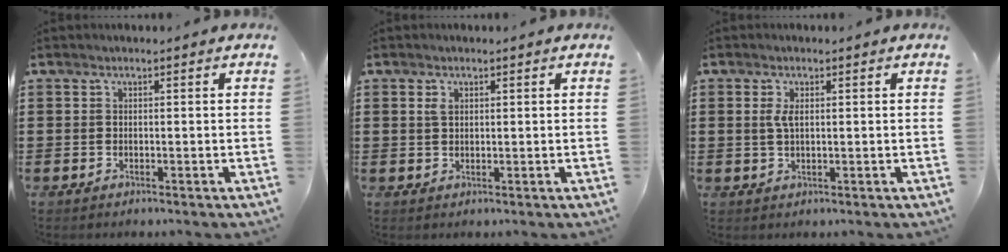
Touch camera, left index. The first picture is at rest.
{"total": 1.5, "force": [0.7, 0.8, 1.0], "torque": [-0.023, 0.005, 0.012]}
{"total": 2.5, "force": [0.6, 0.9, 2.2], "torque": [-0.055, 0.002, 0.007]}